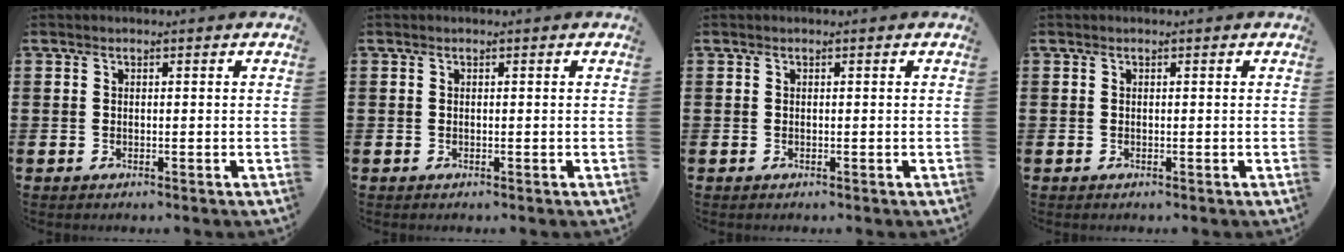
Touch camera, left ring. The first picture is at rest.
{"total": 0.0}
{"total": 0.0}
{"total": 0.0}